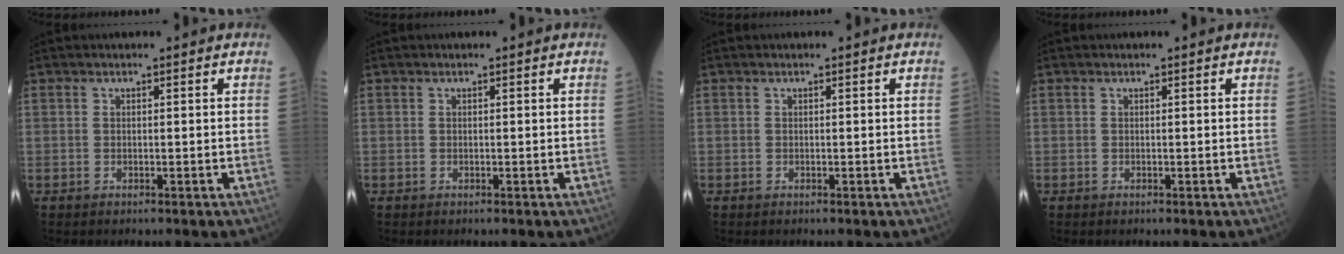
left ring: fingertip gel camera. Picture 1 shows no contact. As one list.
[{"total": 0.0}, {"total": 0.0}, {"total": 0.0}]